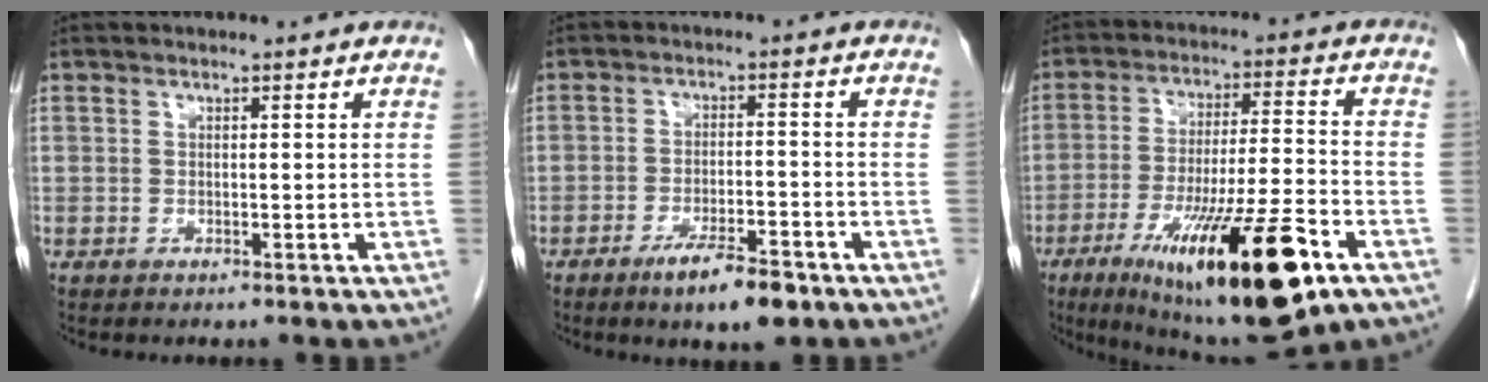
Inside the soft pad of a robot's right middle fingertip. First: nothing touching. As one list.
[{"total": 6.8, "force": [-4.5, 1.4, 4.9], "torque": [-0.084, -0.006, -0.069]}, {"total": 21.1, "force": [-10.8, 2.6, 17.9], "torque": [-0.262, -0.033, -0.168]}]